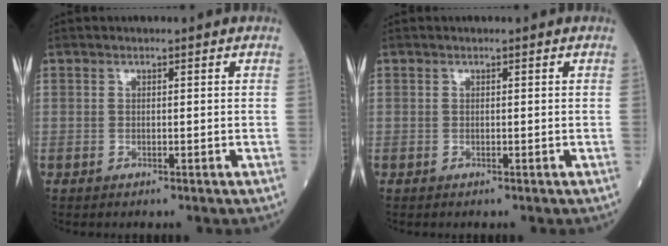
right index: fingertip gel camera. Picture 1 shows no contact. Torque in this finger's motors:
{"motor_torque": [-0.07, -0.17, -0.08, -0.01]}